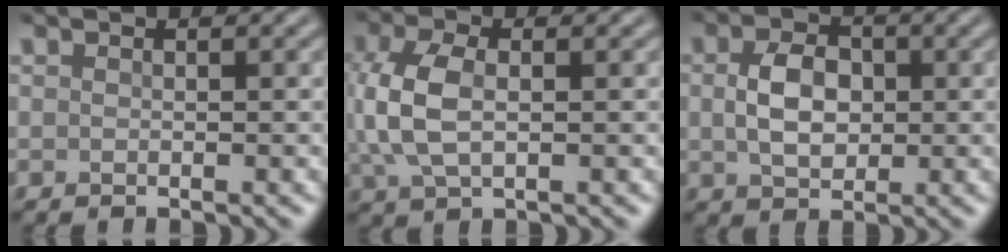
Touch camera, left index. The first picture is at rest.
{"total": 5.7, "force": [0.5, 3.3, 4.6], "torque": [-0.113, 0.005, 0.005]}
{"total": 4.4, "force": [0.3, 3.1, 3.2], "torque": [-0.068, 0.001, 0.002]}